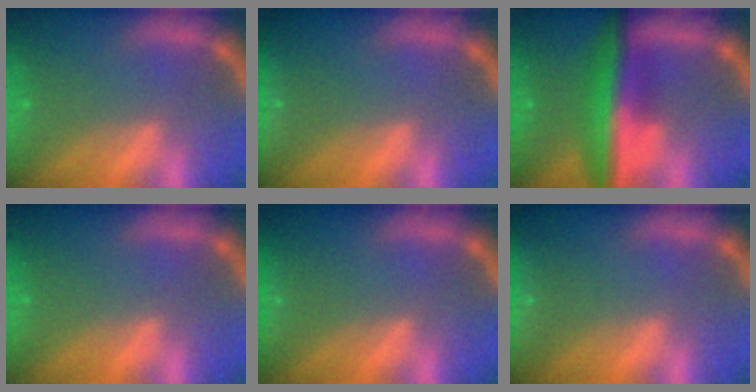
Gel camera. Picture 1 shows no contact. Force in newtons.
{"total": 2.9}
{"total": 8.5}
{"total": 0.0}
{"total": 1.4}
{"total": 4.4}